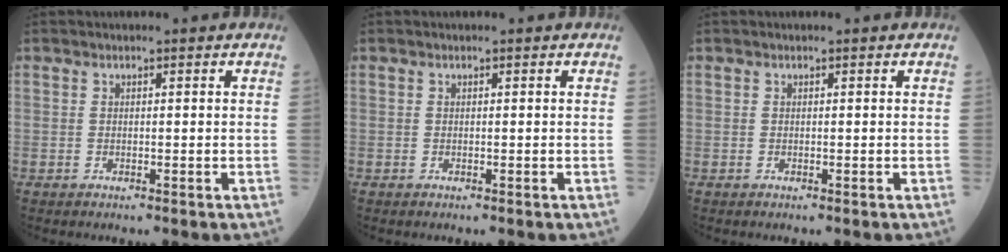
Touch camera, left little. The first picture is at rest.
{"total": 0.0}
{"total": 0.0}